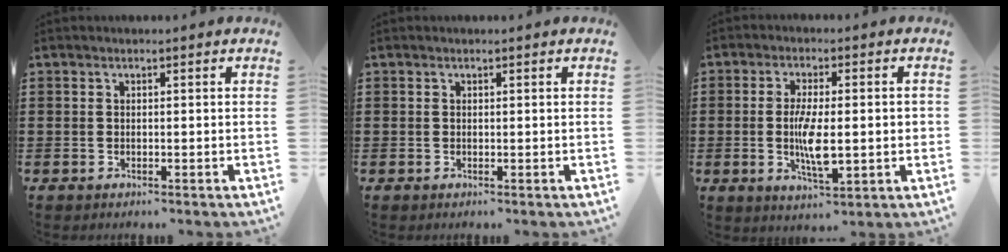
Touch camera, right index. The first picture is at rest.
{"total": 0.0}
{"total": 8.0, "force": [-0.5, 2.2, 7.7], "torque": [-0.146, -0.011, -0.015]}